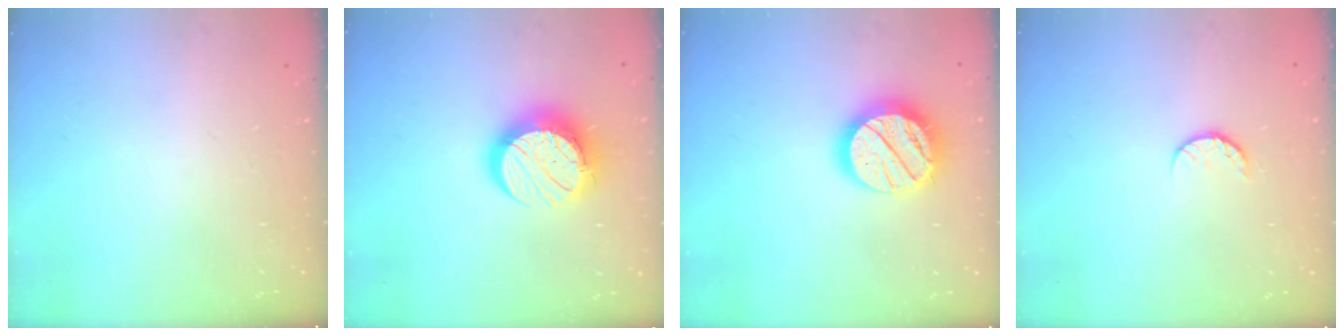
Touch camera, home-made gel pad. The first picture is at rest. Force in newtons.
{"total": 14.5, "press": 14.5, "slide": 1.1}
{"total": 18.4, "press": 18.3, "slide": 1.6}
{"total": 6.7, "press": 6.6, "slide": 0.7}